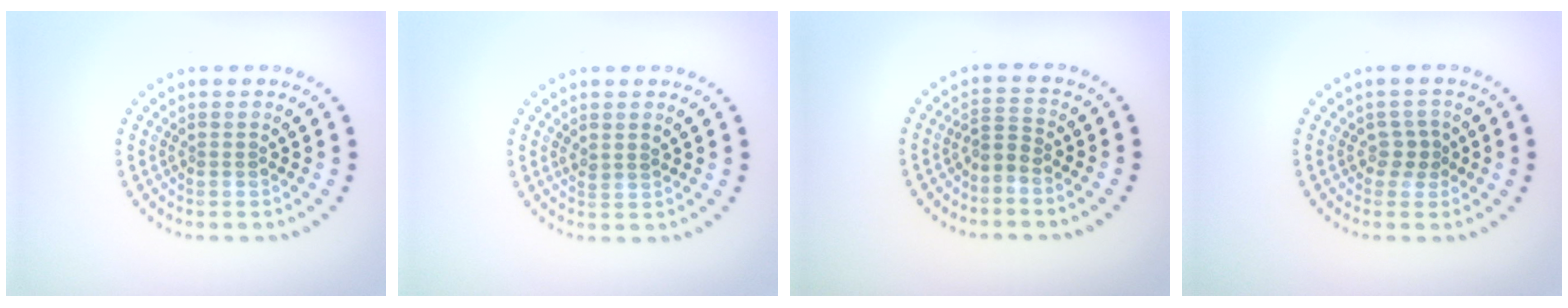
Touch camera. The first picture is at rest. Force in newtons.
{"total": 0.7, "press": 0.5, "slide": 0.5}
{"total": 1.8, "press": 1.3, "slide": 1.2}
{"total": 1.4, "press": 1.2, "slide": 0.9}